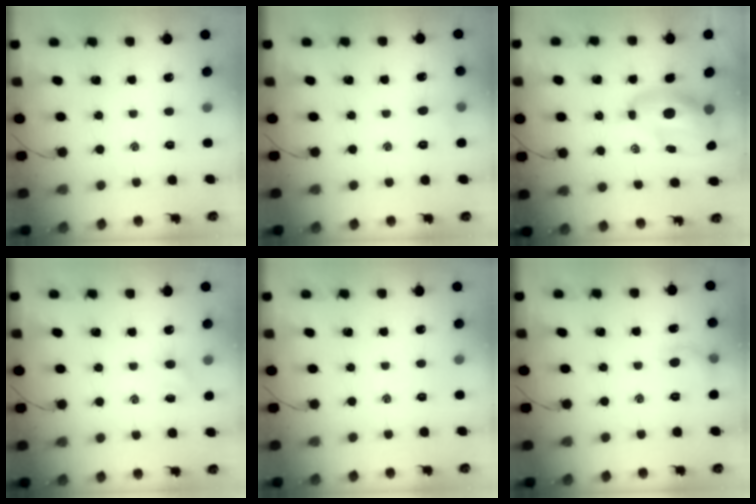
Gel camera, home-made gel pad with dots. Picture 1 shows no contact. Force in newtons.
{"total": 4.7, "press": 4.6, "slide": 1.1}
{"total": 10.4, "press": 10.0, "slide": 3.0}
{"total": 3.6, "press": 3.4, "slide": 1.3}
{"total": 0.0}
{"total": 6.2, "press": 6.1, "slide": 1.3}